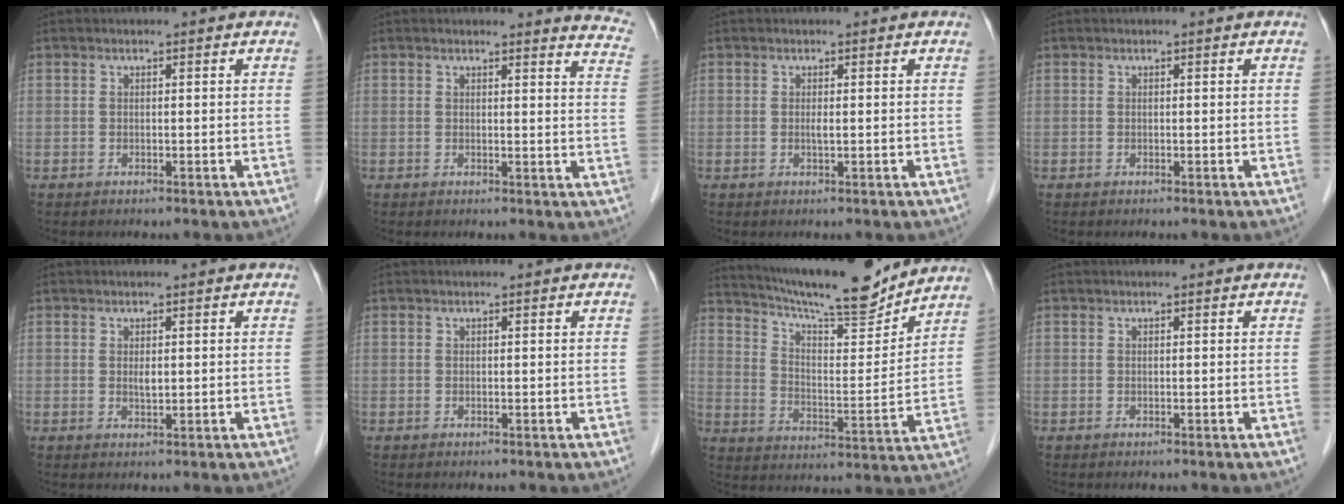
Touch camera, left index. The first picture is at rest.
{"total": 8.2, "force": [8.1, 0.6, 1.1], "torque": [0.014, -0.064, 0.049]}
{"total": 0.7, "force": [0.2, 0.0, 0.6], "torque": [-0.017, -0.002, 0.002]}
{"total": 0.0}
{"total": 1.1, "force": [0.4, 0.4, 1.0], "torque": [-0.020, -0.003, 0.008]}
{"total": 0.0}
{"total": 18.0, "force": [16.3, 1.7, 7.4], "torque": [-0.130, -0.004, 0.248]}
{"total": 0.0}